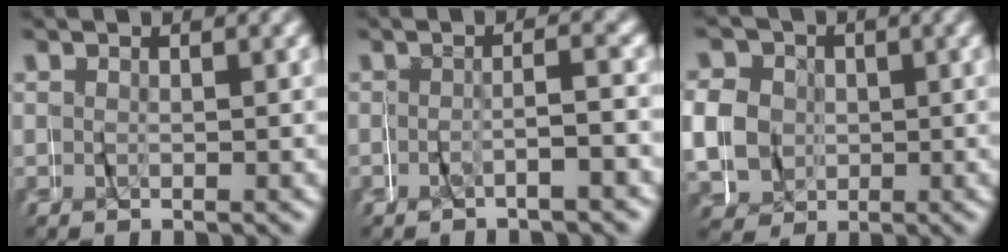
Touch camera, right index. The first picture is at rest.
{"total": 1.9, "force": [-1.6, -0.5, 0.8], "torque": [-0.015, 0.008, -0.034]}
{"total": 7.6, "force": [0.7, 7.1, 2.7], "torque": [-0.067, -0.007, 0.010]}